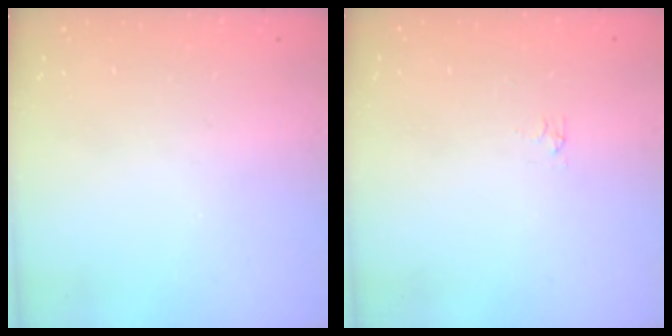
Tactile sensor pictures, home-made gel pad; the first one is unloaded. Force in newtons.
{"total": 2.9, "press": 2.9, "slide": 0.5}